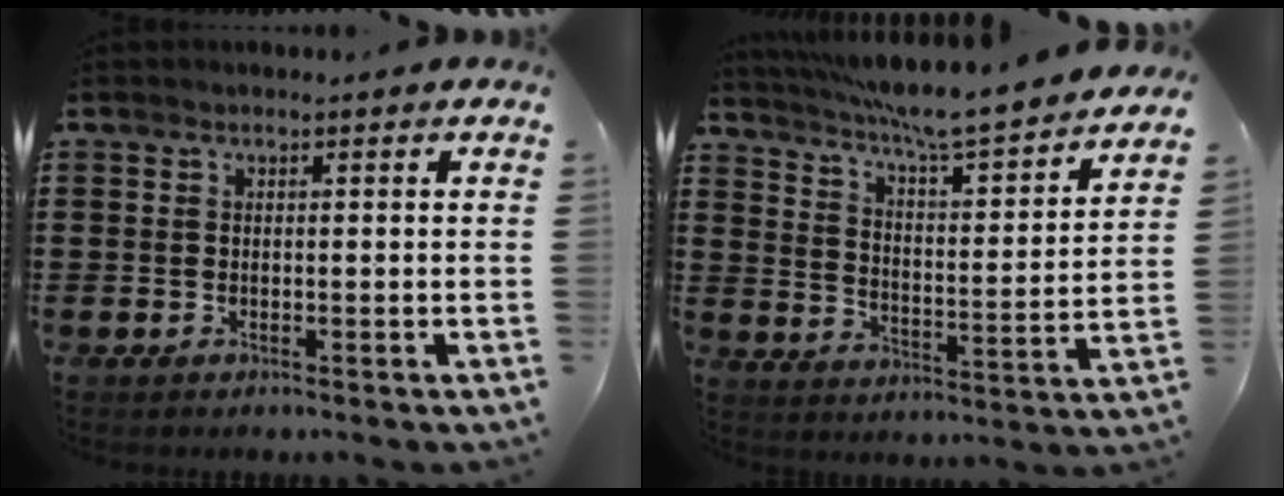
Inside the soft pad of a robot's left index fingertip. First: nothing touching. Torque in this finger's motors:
{"motor_torque": [1.06, -1.08, 0.59, 0.17]}